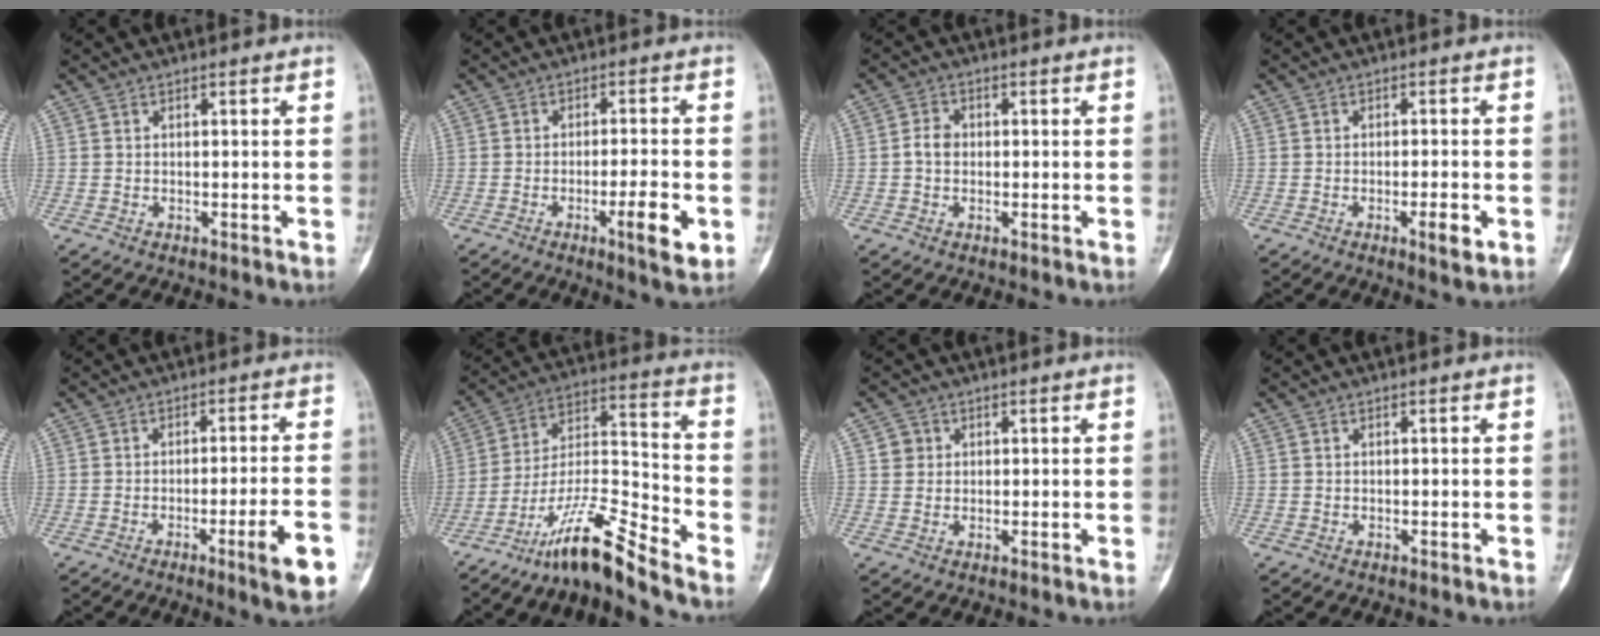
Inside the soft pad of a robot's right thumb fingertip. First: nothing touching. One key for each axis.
{"total": 6.9, "fx": -2.4, "fy": 1.1, "fz": 6.4, "tx": -0.099, "ty": 0.005, "tz": -0.033}
{"total": 2.9, "fx": -0.2, "fy": 2.4, "fz": 1.7, "tx": -0.025, "ty": 0.011, "tz": -0.010}
{"total": 3.8, "fx": -1.4, "fy": 0.8, "fz": 3.5, "tx": -0.052, "ty": 0.000, "tz": -0.019}
{"total": 8.5, "fx": -3.8, "fy": 0.6, "fz": 7.6, "tx": -0.107, "ty": 0.011, "tz": -0.049}
{"total": 13.6, "fx": -11.2, "fy": 0.9, "fz": 7.6, "tx": -0.147, "ty": 0.093, "tz": -0.207}
{"total": 2.3, "fx": 0.6, "fy": 2.1, "fz": 0.4, "tx": 0.006, "ty": 0.000, "tz": 0.007}
{"total": 0.0}